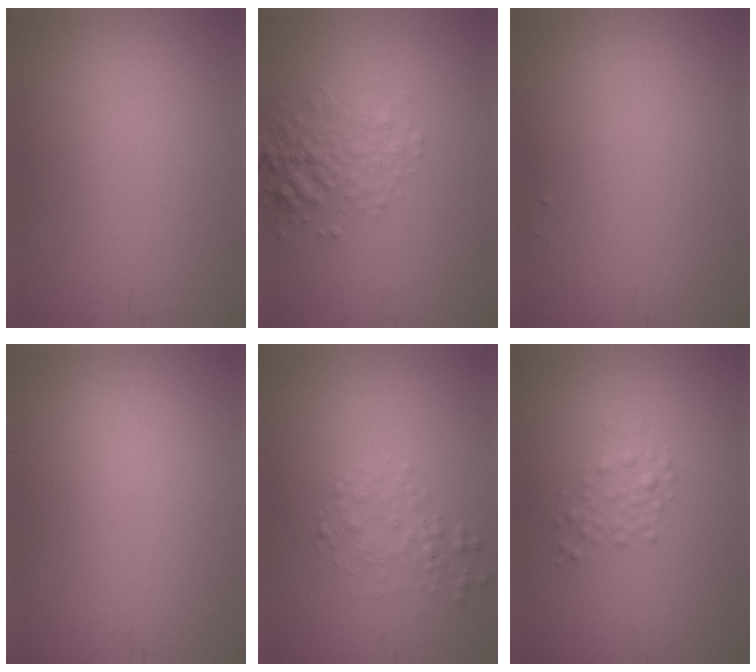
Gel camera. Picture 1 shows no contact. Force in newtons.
{"total": 2.9, "press": 2.9, "slide": 0.1}
{"total": 0.0}
{"total": 0.0}
{"total": 1.6, "press": 1.6, "slide": 0.0}
{"total": 1.6, "press": 1.6, "slide": 0.0}